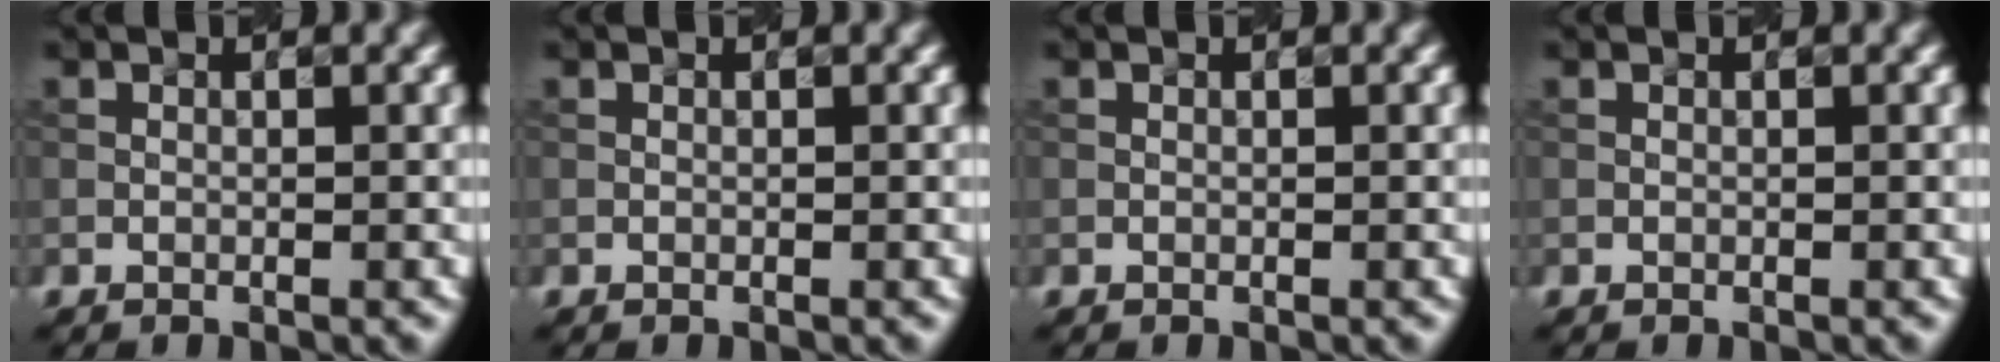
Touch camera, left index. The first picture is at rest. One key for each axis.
{"total": 0.0}
{"total": 0.0}
{"total": 0.0}